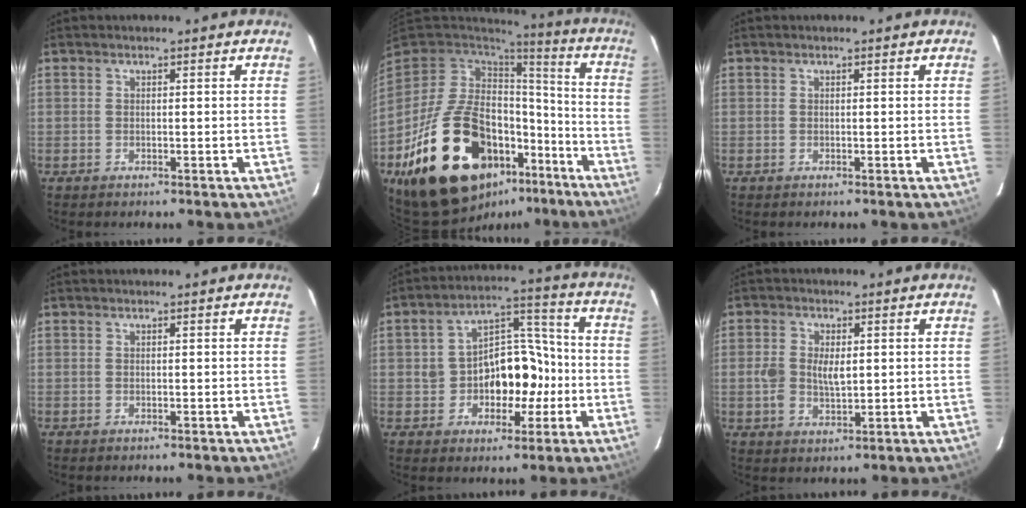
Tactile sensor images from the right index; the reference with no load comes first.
{"total": 28.4, "force": [-14.2, 16.2, 18.5], "torque": [-0.355, -0.001, -0.201]}
{"total": 0.0}
{"total": 0.0}
{"total": 11.6, "force": [-2.1, 8.4, 7.7], "torque": [-0.138, 0.035, -0.018]}
{"total": 5.6, "force": [0.2, 3.3, 4.5], "torque": [-0.090, 0.001, 0.002]}